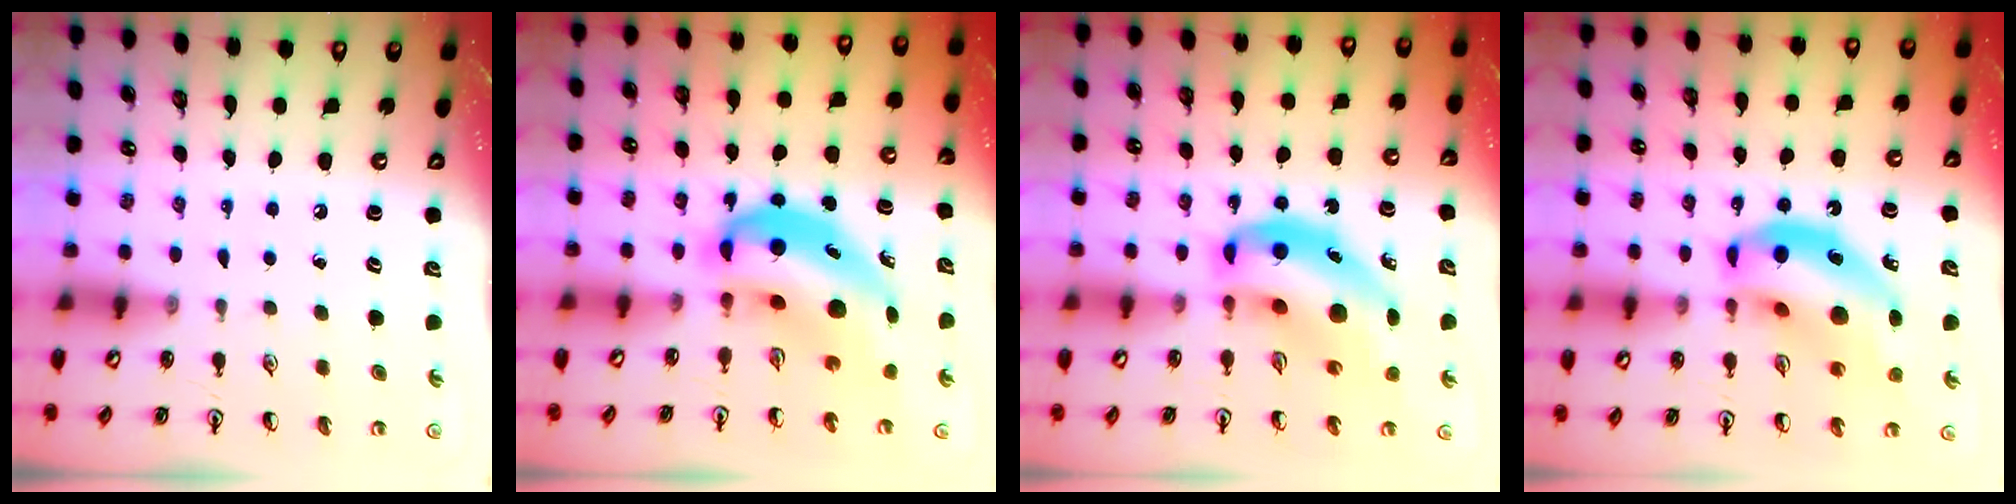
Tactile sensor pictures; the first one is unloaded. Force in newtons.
{"total": 11.2, "press": 10.8, "slide": 3.1}
{"total": 14.2, "press": 13.6, "slide": 3.8}
{"total": 17.5, "press": 16.7, "slide": 5.0}